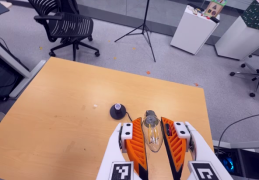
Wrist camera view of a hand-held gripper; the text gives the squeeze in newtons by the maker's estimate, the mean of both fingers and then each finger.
{"total": 12.1, "left": 12.4, "right": 11.7}